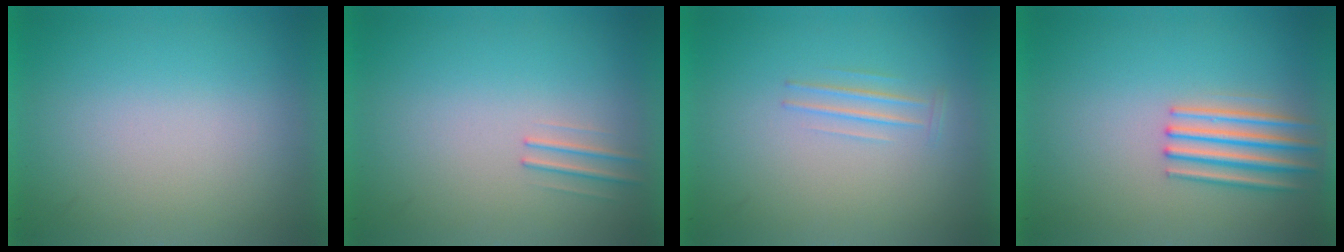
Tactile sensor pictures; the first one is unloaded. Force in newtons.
{"total": 1.1}
{"total": 1.1}
{"total": 3.5}